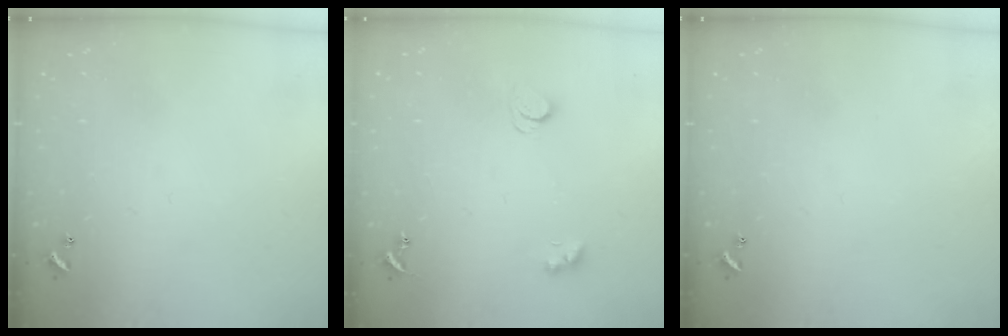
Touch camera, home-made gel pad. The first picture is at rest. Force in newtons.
{"total": 3.1, "press": 2.9, "slide": 1.1}
{"total": 0.0}